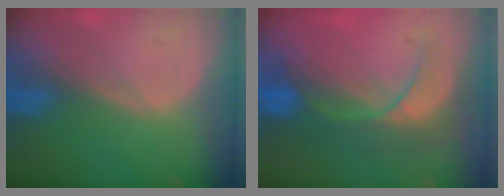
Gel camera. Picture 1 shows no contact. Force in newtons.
{"total": 8.6, "press": 7.8, "slide": 3.5}